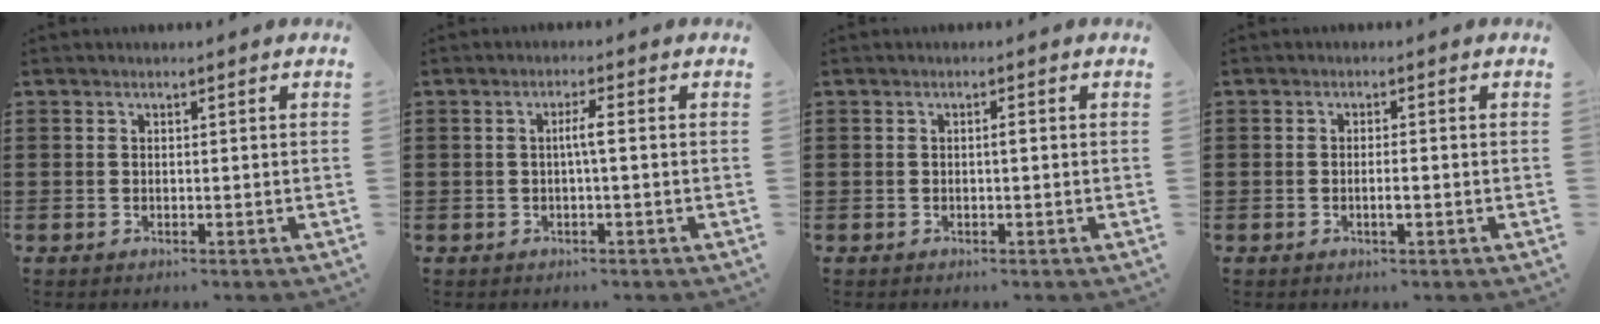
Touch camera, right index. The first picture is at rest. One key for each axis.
{"total": 2.3, "fx": -0.2, "fy": 0.0, "fz": 2.3, "tx": -0.043, "ty": 0.000, "tz": -0.007}
{"total": 0.5, "fx": -0.1, "fy": 0.0, "fz": 0.5, "tx": -0.010, "ty": -0.003, "tz": -0.002}
{"total": 1.8, "fx": -0.6, "fy": 0.2, "fz": 1.7, "tx": -0.030, "ty": -0.001, "tz": -0.010}